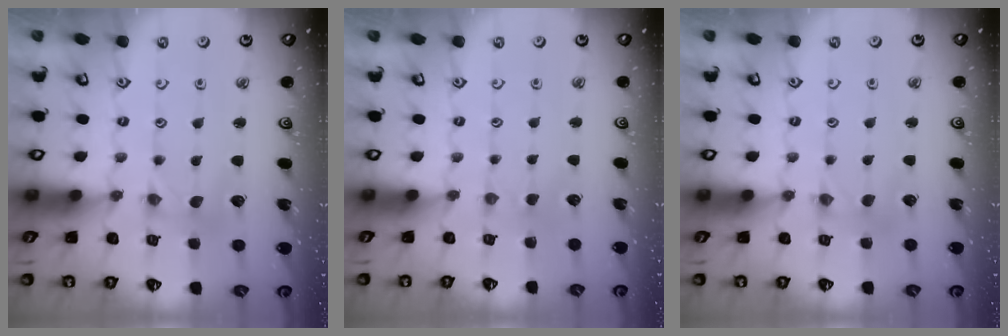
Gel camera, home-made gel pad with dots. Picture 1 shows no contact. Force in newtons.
{"total": 0.9, "press": 0.9, "slide": 0.2}
{"total": 1.5, "press": 1.5, "slide": 0.3}